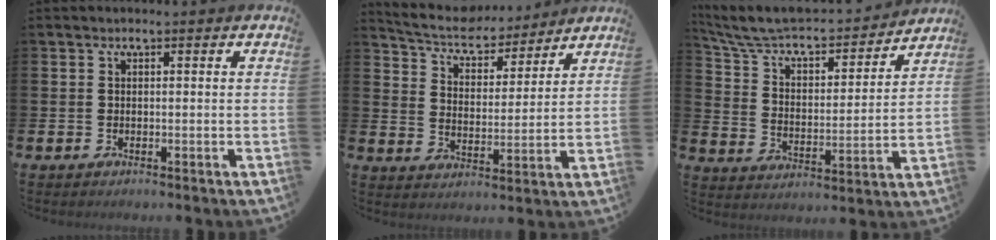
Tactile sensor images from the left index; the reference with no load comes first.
{"total": 6.7, "force": [6.4, 1.6, 1.0], "torque": [-0.052, -0.048, 0.109]}
{"total": 7.7, "force": [7.0, 2.3, 2.4], "torque": [-0.085, -0.052, 0.117]}